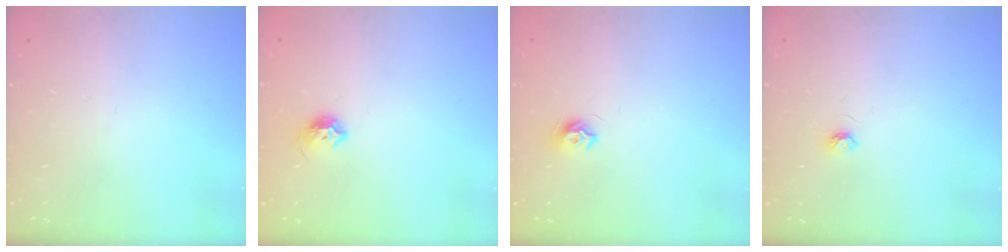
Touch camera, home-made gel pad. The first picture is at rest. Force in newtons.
{"total": 7.0, "press": 6.9, "slide": 0.8}
{"total": 7.6, "press": 7.5, "slide": 0.5}
{"total": 3.5, "press": 3.5, "slide": 0.4}